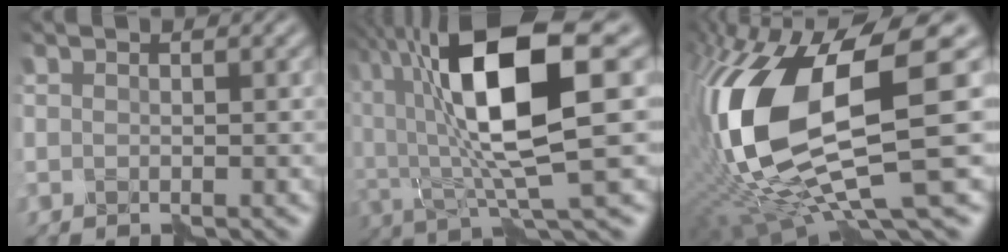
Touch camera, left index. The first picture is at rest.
{"total": 12.0, "force": [2.2, 3.4, 11.3], "torque": [-0.205, 0.002, 0.041]}
{"total": 15.6, "force": [0.8, 6.6, 14.1], "torque": [-0.296, -0.019, 0.021]}